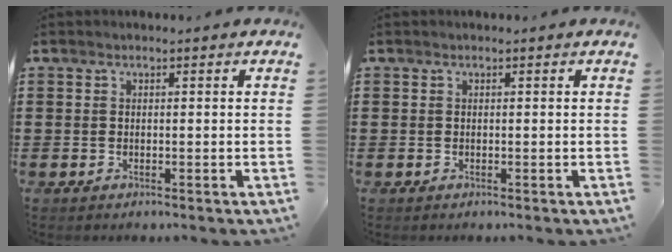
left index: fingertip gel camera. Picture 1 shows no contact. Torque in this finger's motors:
{"motor_torque": [-0.02, -0.02, 0.00, 0.00]}